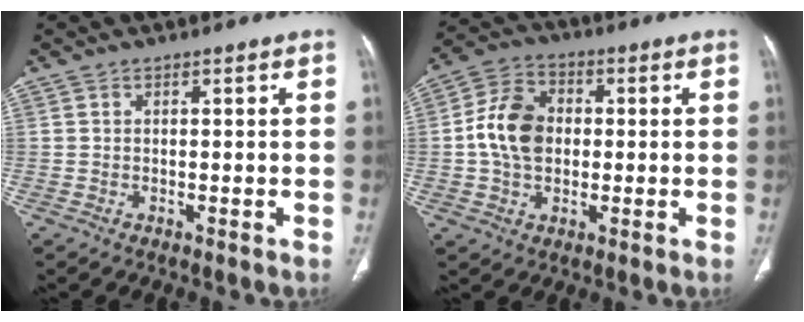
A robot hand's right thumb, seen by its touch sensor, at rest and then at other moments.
{"total": 10.7, "force": [0.1, 7.8, 7.2], "torque": [-0.119, 0.020, -0.005]}